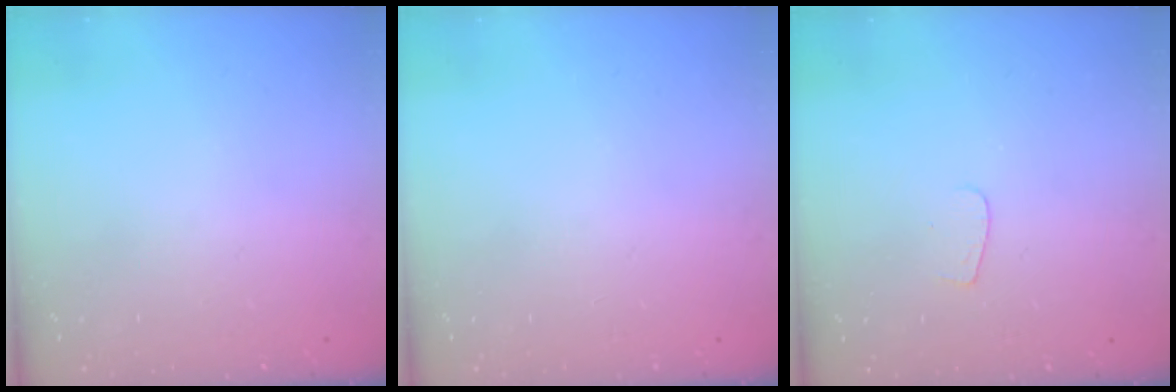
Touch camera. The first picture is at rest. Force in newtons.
{"total": 0.0}
{"total": 3.5, "press": 3.5, "slide": 0.3}